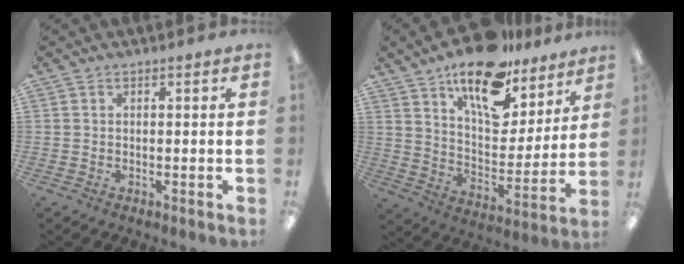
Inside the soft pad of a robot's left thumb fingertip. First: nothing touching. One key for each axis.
{"total": 18.9, "fx": 13.6, "fy": 8.3, "fz": 10.1, "tx": -0.157, "ty": -0.086, "tz": 0.234}